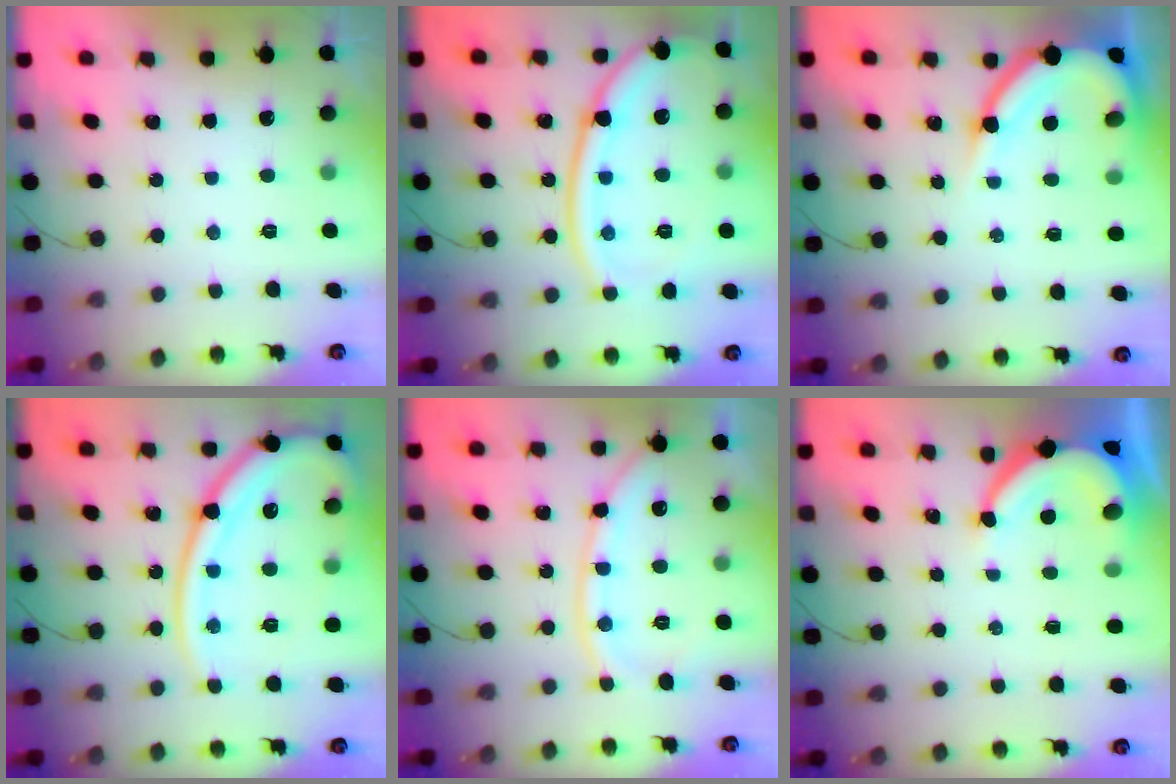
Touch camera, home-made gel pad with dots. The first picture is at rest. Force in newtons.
{"total": 17.2, "press": 17.1, "slide": 1.8}
{"total": 11.6, "press": 11.6, "slide": 1.2}
{"total": 20.1, "press": 20.0, "slide": 2.4}
{"total": 12.0, "press": 11.9, "slide": 1.4}
{"total": 6.9, "press": 6.9, "slide": 0.8}